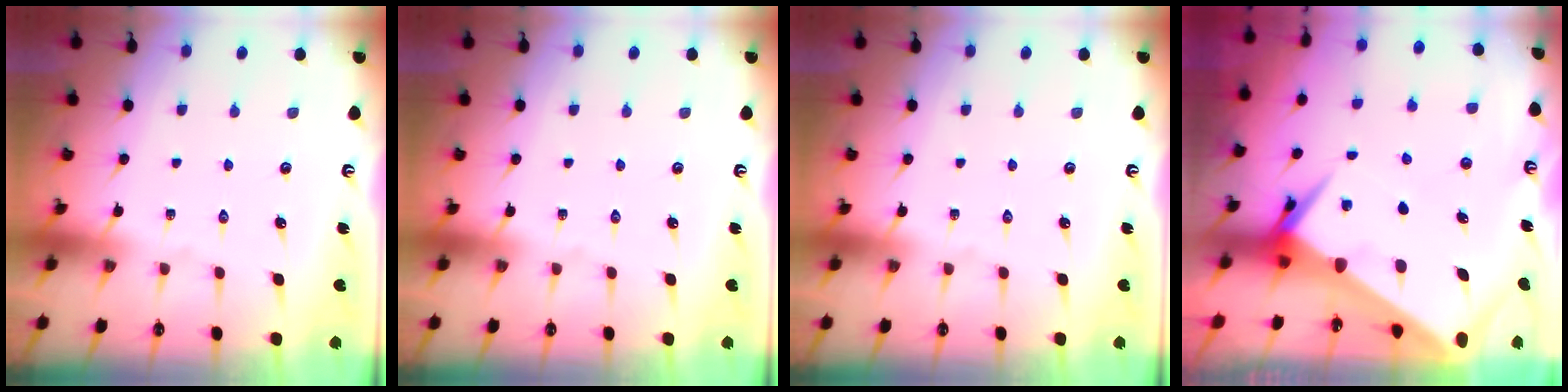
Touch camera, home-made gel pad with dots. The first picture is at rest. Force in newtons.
{"total": 0.0}
{"total": 0.0}
{"total": 7.1, "press": 7.1, "slide": 0.5}